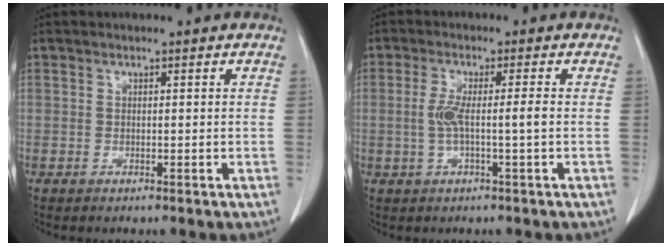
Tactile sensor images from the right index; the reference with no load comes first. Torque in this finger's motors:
{"motor_torque": [0.65, -0.19, 0.22, 0.08]}